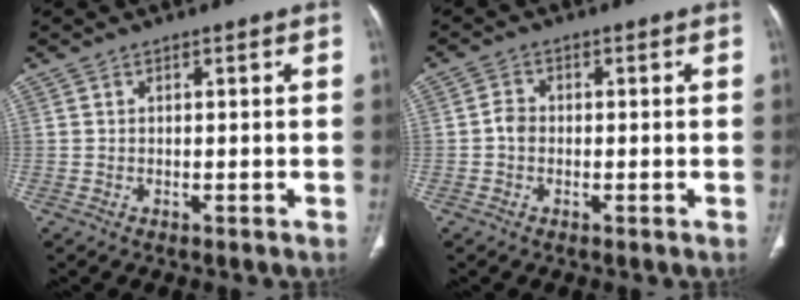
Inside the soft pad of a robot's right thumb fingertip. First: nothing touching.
{"total": 2.2, "force": [-0.4, 1.7, 1.2], "torque": [-0.015, 0.007, -0.014]}